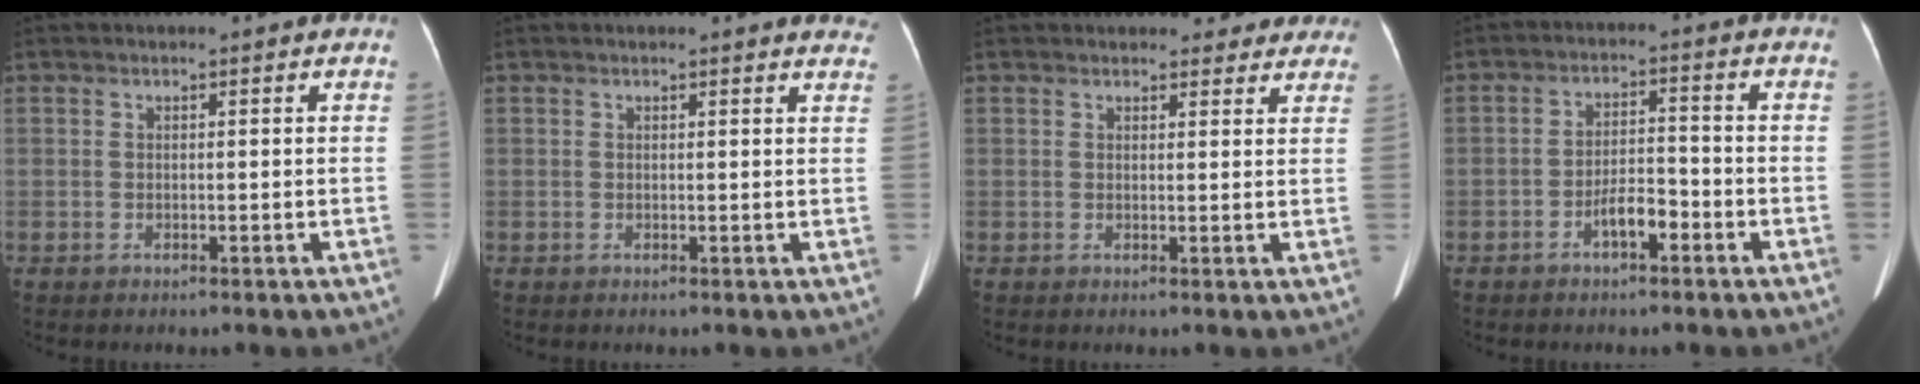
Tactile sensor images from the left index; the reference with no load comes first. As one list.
[{"total": 4.3, "force": [4.2, 0.7, 0.5], "torque": [0.004, -0.015, 0.018]}, {"total": 7.4, "force": [6.7, 2.9, 1.2], "torque": [0.019, 0.005, 0.058]}, {"total": 4.4, "force": [-2.5, 1.4, 3.4], "torque": [-0.063, 0.011, -0.045]}]